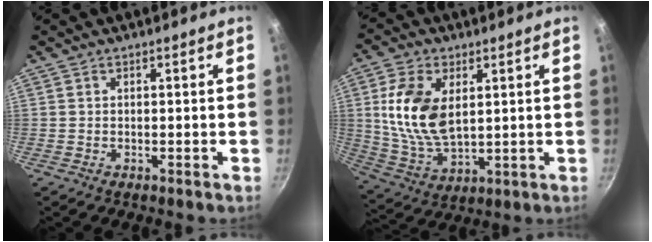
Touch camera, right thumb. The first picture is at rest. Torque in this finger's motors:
{"motor_torque": [0.09, 0.06, 1.49, 0.07, 0.51]}